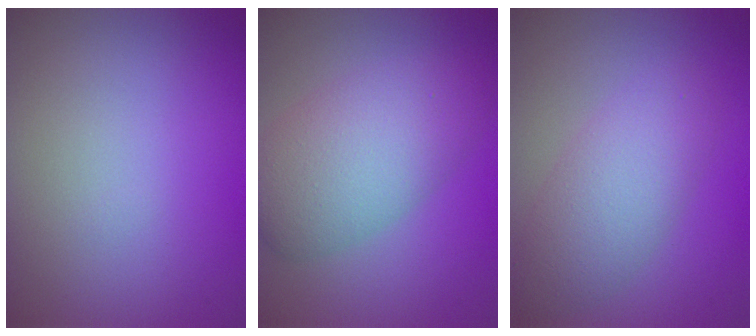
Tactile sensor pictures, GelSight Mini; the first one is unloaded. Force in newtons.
{"total": 6.3, "press": 6.3, "slide": 0.3}
{"total": 4.2, "press": 4.2, "slide": 0.0}